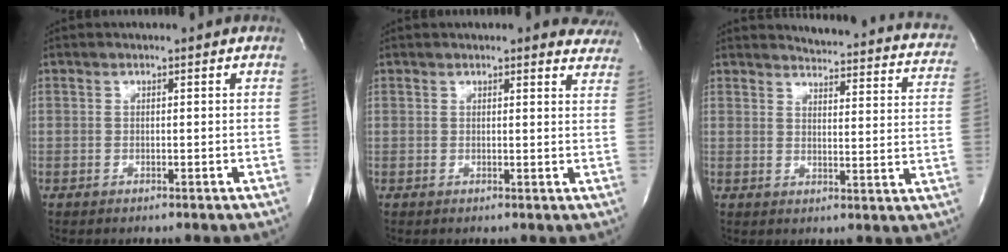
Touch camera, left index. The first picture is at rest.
{"total": 8.6, "force": [8.0, 2.1, 2.5], "torque": [-0.009, -0.005, 0.062]}
{"total": 19.6, "force": [18.5, 3.0, 5.8], "torque": [-0.060, -0.073, 0.188]}